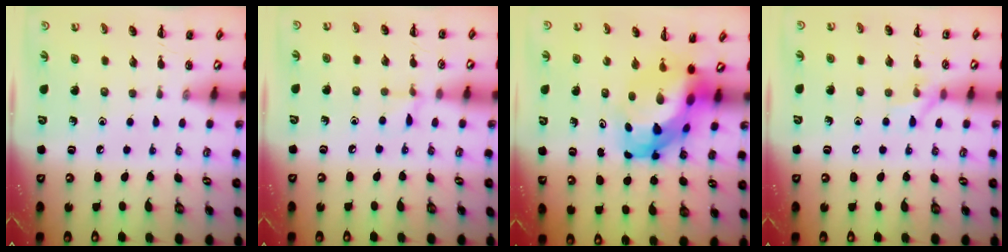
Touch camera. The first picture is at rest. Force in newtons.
{"total": 5.4, "press": 5.1, "slide": 1.9}
{"total": 6.8, "press": 6.5, "slide": 2.1}
{"total": 6.3, "press": 6.2, "slide": 0.9}